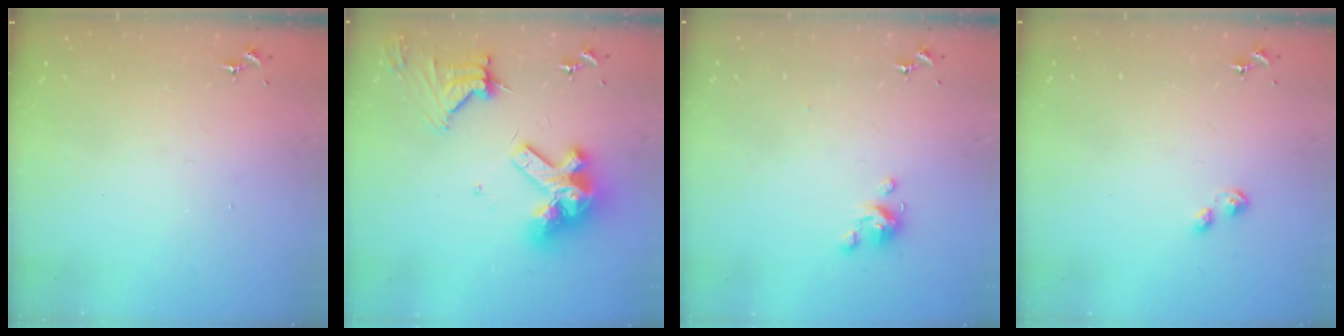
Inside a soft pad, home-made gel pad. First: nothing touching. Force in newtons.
{"total": 18.0, "press": 17.9, "slide": 2.0}
{"total": 4.7, "press": 4.7, "slide": 0.3}
{"total": 2.9, "press": 2.9, "slide": 0.5}